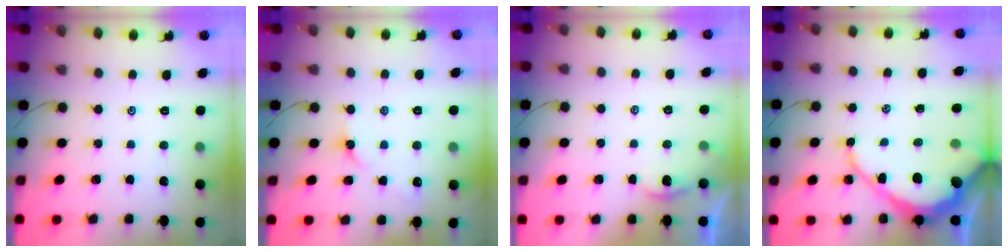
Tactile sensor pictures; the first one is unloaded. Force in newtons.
{"total": 2.6, "press": 2.5, "slide": 0.5}
{"total": 1.2, "press": 1.2, "slide": 0.1}
{"total": 12.4, "press": 12.3, "slide": 1.4}